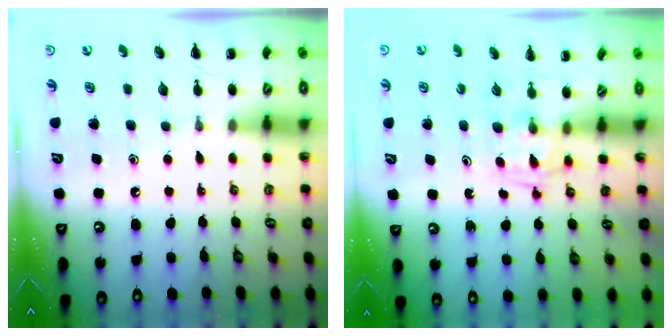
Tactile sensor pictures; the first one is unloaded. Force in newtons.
{"total": 2.5, "press": 2.2, "slide": 1.3}